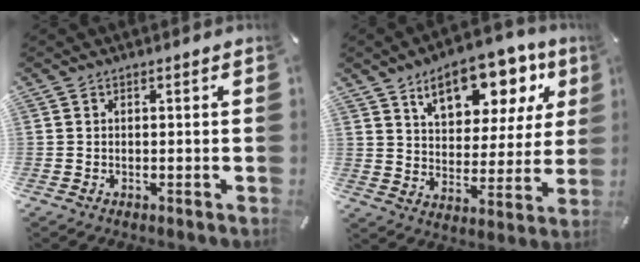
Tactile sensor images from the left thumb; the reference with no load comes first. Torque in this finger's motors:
{"motor_torque": [2.51, 2.51, 1.39, -1.38, 0.16]}